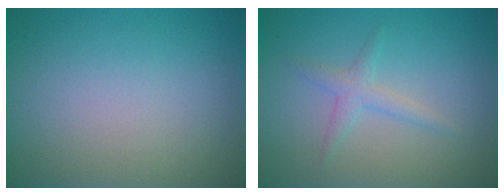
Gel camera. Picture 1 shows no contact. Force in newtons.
{"total": 1.8, "press": 1.8, "slide": 0.1}